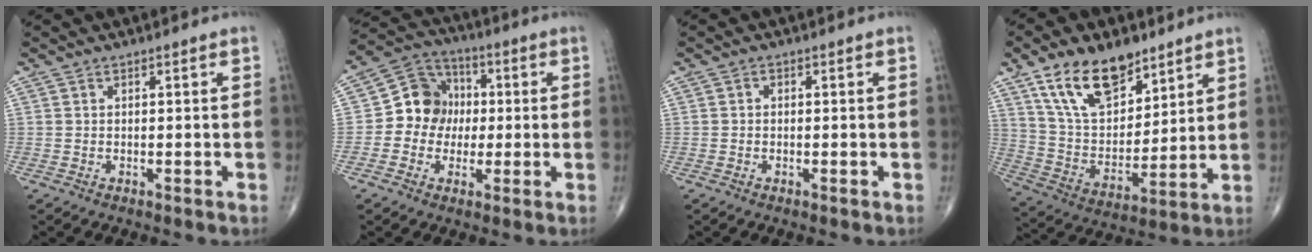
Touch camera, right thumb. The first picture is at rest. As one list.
[{"total": 10.2, "force": [-0.3, 9.3, 4.4], "torque": [-0.033, 0.027, -0.020]}, {"total": 0.6, "force": [-0.1, 0.5, 0.3], "torque": [-0.001, 0.002, -0.007]}, {"total": 17.1, "force": [10.6, 8.9, 10.0], "torque": [-0.136, -0.049, 0.204]}]